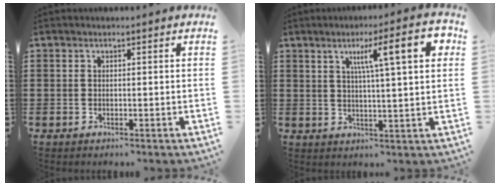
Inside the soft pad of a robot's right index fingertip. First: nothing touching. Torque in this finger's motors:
{"motor_torque": [0.54, 0.04, 0.43, 0.12]}